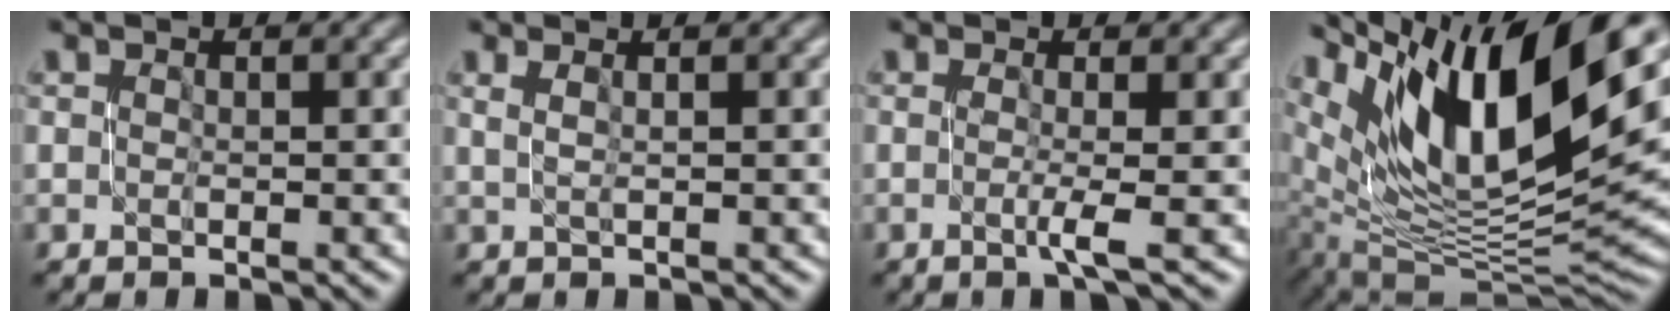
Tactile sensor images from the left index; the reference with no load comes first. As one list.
[{"total": 1.1, "force": [0.6, 0.3, 0.9], "torque": [-0.015, 0.003, 0.003]}, {"total": 2.1, "force": [-0.4, 0.5, 2.1], "torque": [-0.033, -0.007, -0.009]}, {"total": 15.5, "force": [7.6, 5.8, 12.2], "torque": [-0.220, 0.013, 0.137]}]